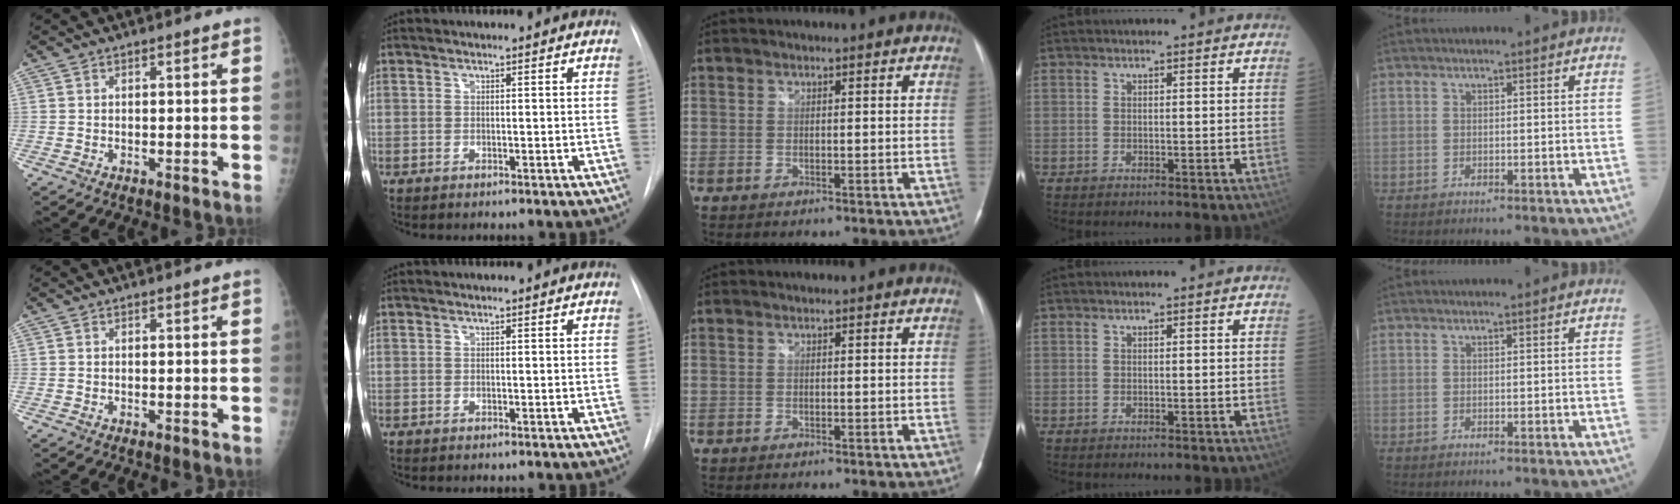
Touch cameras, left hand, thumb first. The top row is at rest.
{}